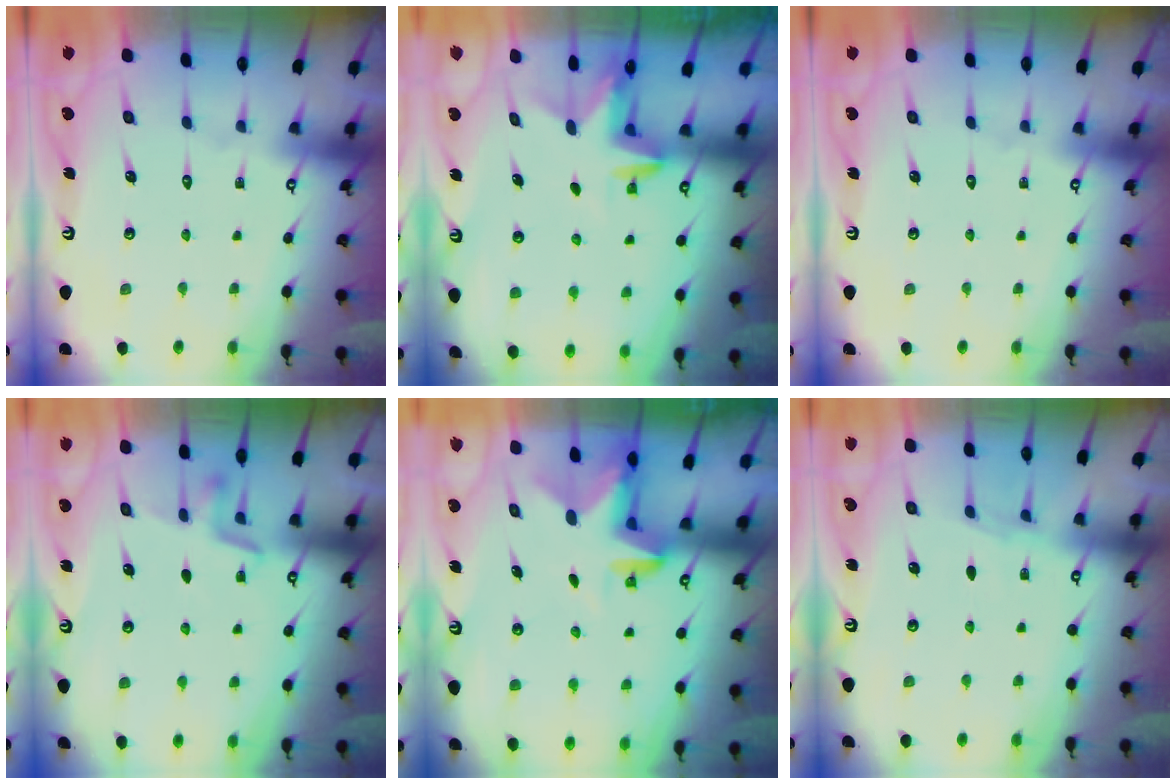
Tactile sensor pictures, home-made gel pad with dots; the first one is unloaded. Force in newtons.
{"total": 3.2, "press": 3.2, "slide": 0.3}
{"total": 0.0}
{"total": 3.0, "press": 2.9, "slide": 0.8}
{"total": 3.0, "press": 2.9, "slide": 0.5}
{"total": 3.7, "press": 3.7, "slide": 0.6}